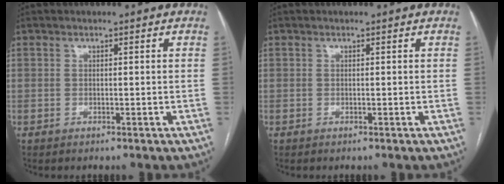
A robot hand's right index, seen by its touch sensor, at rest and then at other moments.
{"total": 0.0}